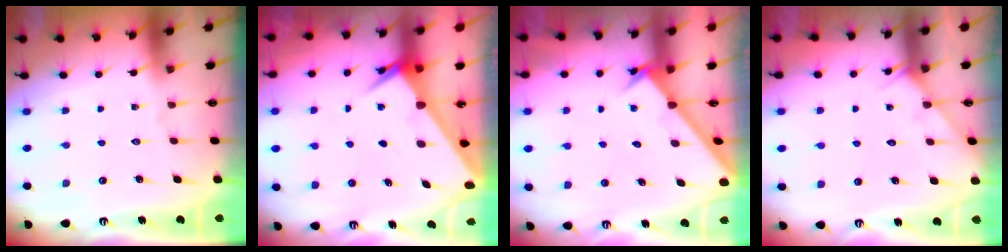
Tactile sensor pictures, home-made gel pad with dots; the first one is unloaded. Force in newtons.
{"total": 2.5, "press": 2.5, "slide": 0.2}
{"total": 2.2, "press": 2.2, "slide": 0.2}
{"total": 3.6, "press": 3.6, "slide": 0.4}